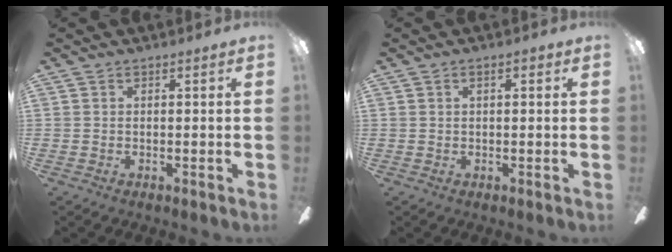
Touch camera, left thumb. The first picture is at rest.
{"total": 1.9, "force": [0.9, 0.7, 1.5], "torque": [-0.023, 0.002, 0.013]}